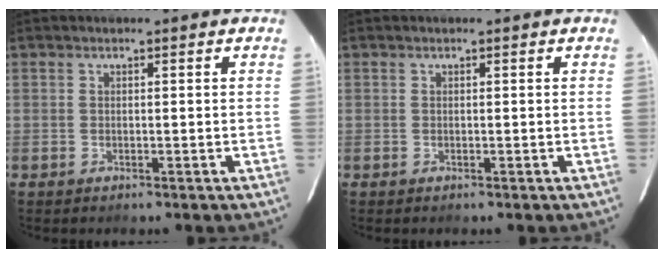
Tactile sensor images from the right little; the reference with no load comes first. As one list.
[{"total": 0.0}]